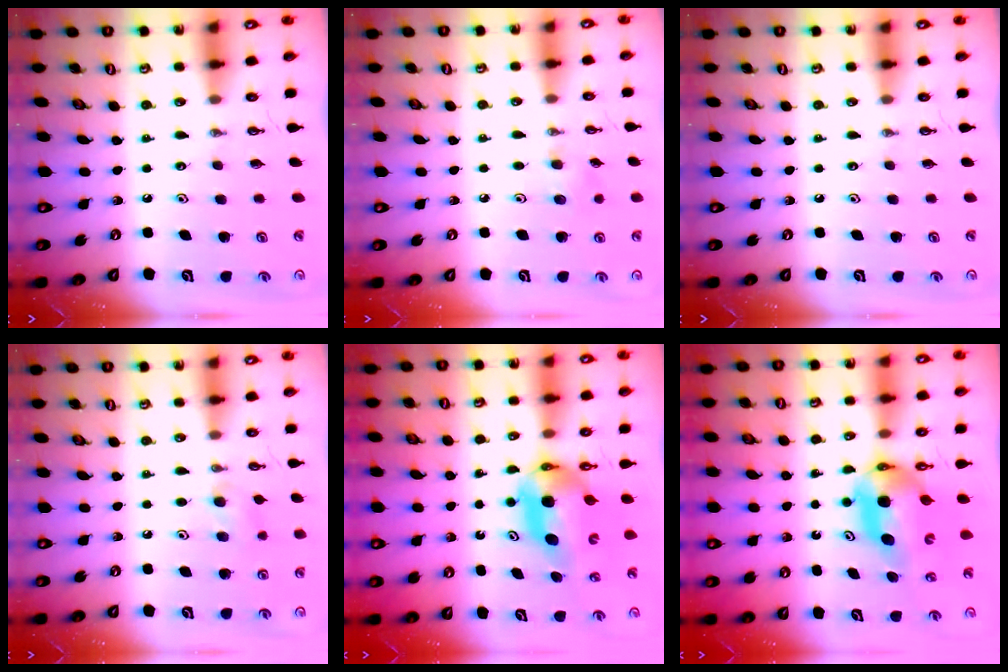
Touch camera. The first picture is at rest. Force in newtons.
{"total": 5.1, "press": 4.9, "slide": 1.4}
{"total": 0.0}
{"total": 6.1, "press": 5.9, "slide": 1.6}
{"total": 8.1, "press": 8.0, "slide": 1.0}
{"total": 8.1, "press": 8.0, "slide": 1.0}